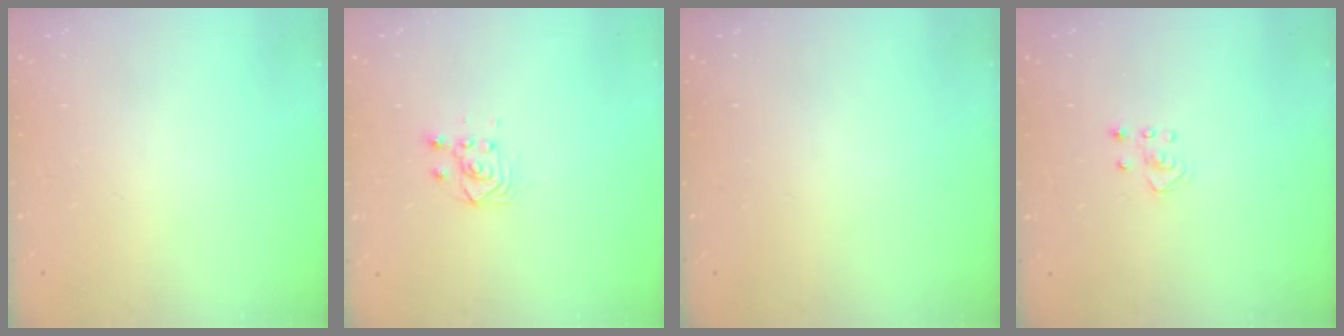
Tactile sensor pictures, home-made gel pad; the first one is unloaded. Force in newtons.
{"total": 3.3, "press": 3.2, "slide": 0.7}
{"total": 0.0}
{"total": 2.5, "press": 2.5, "slide": 0.2}